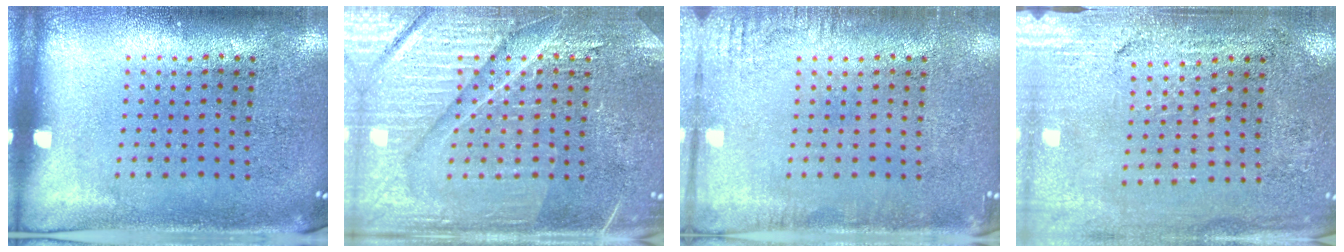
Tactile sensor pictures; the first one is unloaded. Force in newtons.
{"total": 4.3, "press": 4.2, "slide": 0.5}
{"total": 1.7, "press": 1.7, "slide": 0.2}
{"total": 3.2, "press": 3.1, "slide": 0.7}